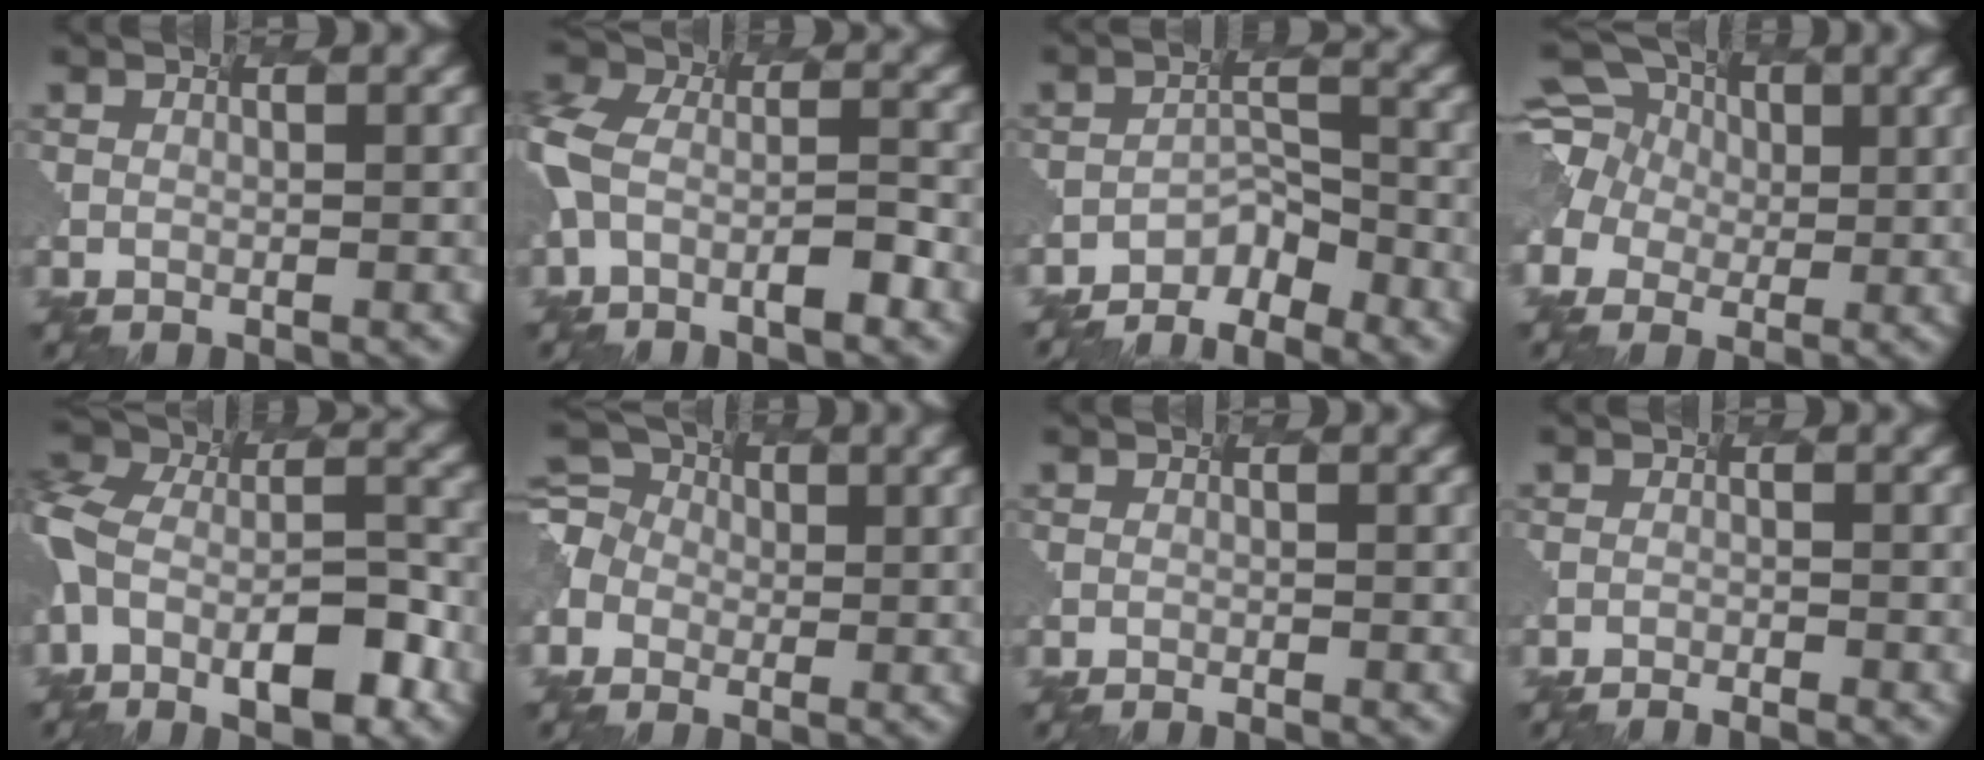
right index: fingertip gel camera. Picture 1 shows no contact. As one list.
[{"total": 4.8, "force": [-2.9, 1.7, 3.4], "torque": [-0.116, -0.007, -0.047]}, {"total": 5.0, "force": [-4.9, -0.6, -0.6], "torque": [-0.024, -0.007, -0.065]}, {"total": 6.8, "force": [-0.1, 6.3, 2.6], "torque": [-0.108, 0.022, -0.029]}, {"total": 9.4, "force": [-5.1, 4.6, 6.4], "torque": [-0.156, -0.016, -0.073]}, {"total": 4.9, "force": [-2.5, 4.0, 1.4], "torque": [-0.073, 0.004, -0.036]}, {"total": 1.0, "force": [-0.9, -0.1, 0.4], "torque": [0.001, -0.005, -0.003]}, {"total": 2.3, "force": [-2.3, -0.5, 0.3], "torque": [-0.009, 0.006, -0.015]}]